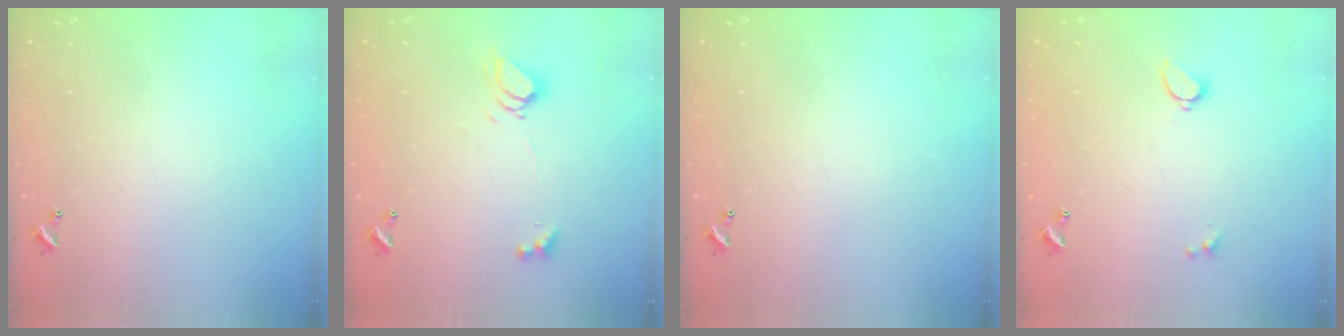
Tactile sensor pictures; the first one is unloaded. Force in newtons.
{"total": 5.5, "press": 5.4, "slide": 0.8}
{"total": 0.0}
{"total": 1.7, "press": 1.6, "slide": 0.5}